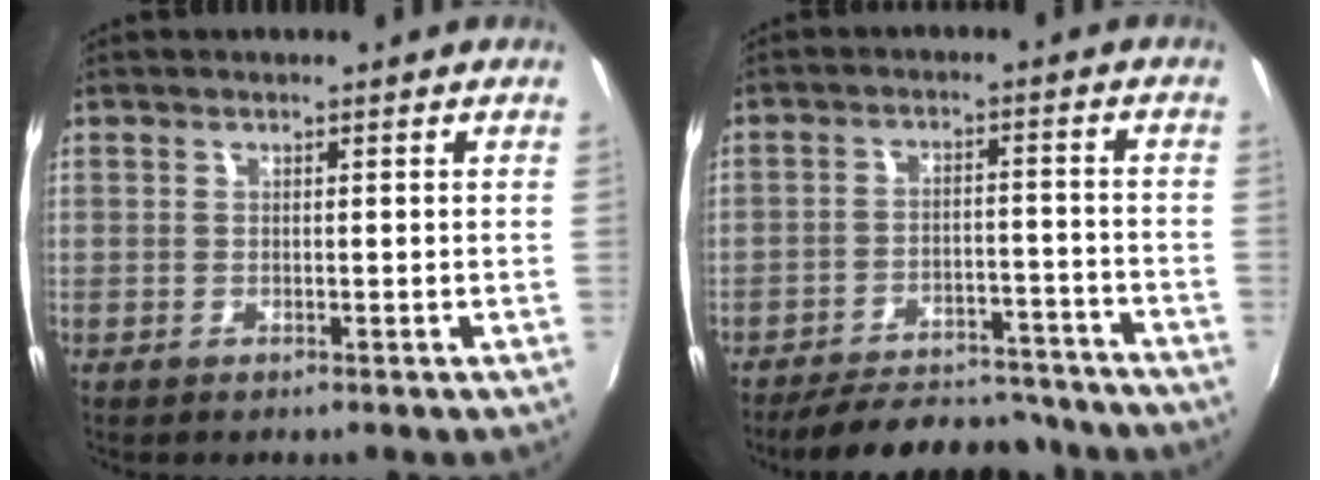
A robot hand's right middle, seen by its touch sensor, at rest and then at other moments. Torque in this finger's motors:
{"motor_torque": [0.97, -1.17, 0.41, 0.10]}